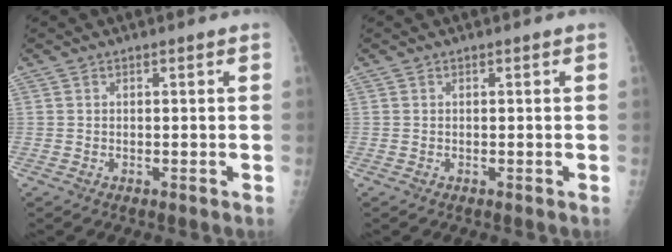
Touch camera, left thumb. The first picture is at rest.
{"total": 0.0}